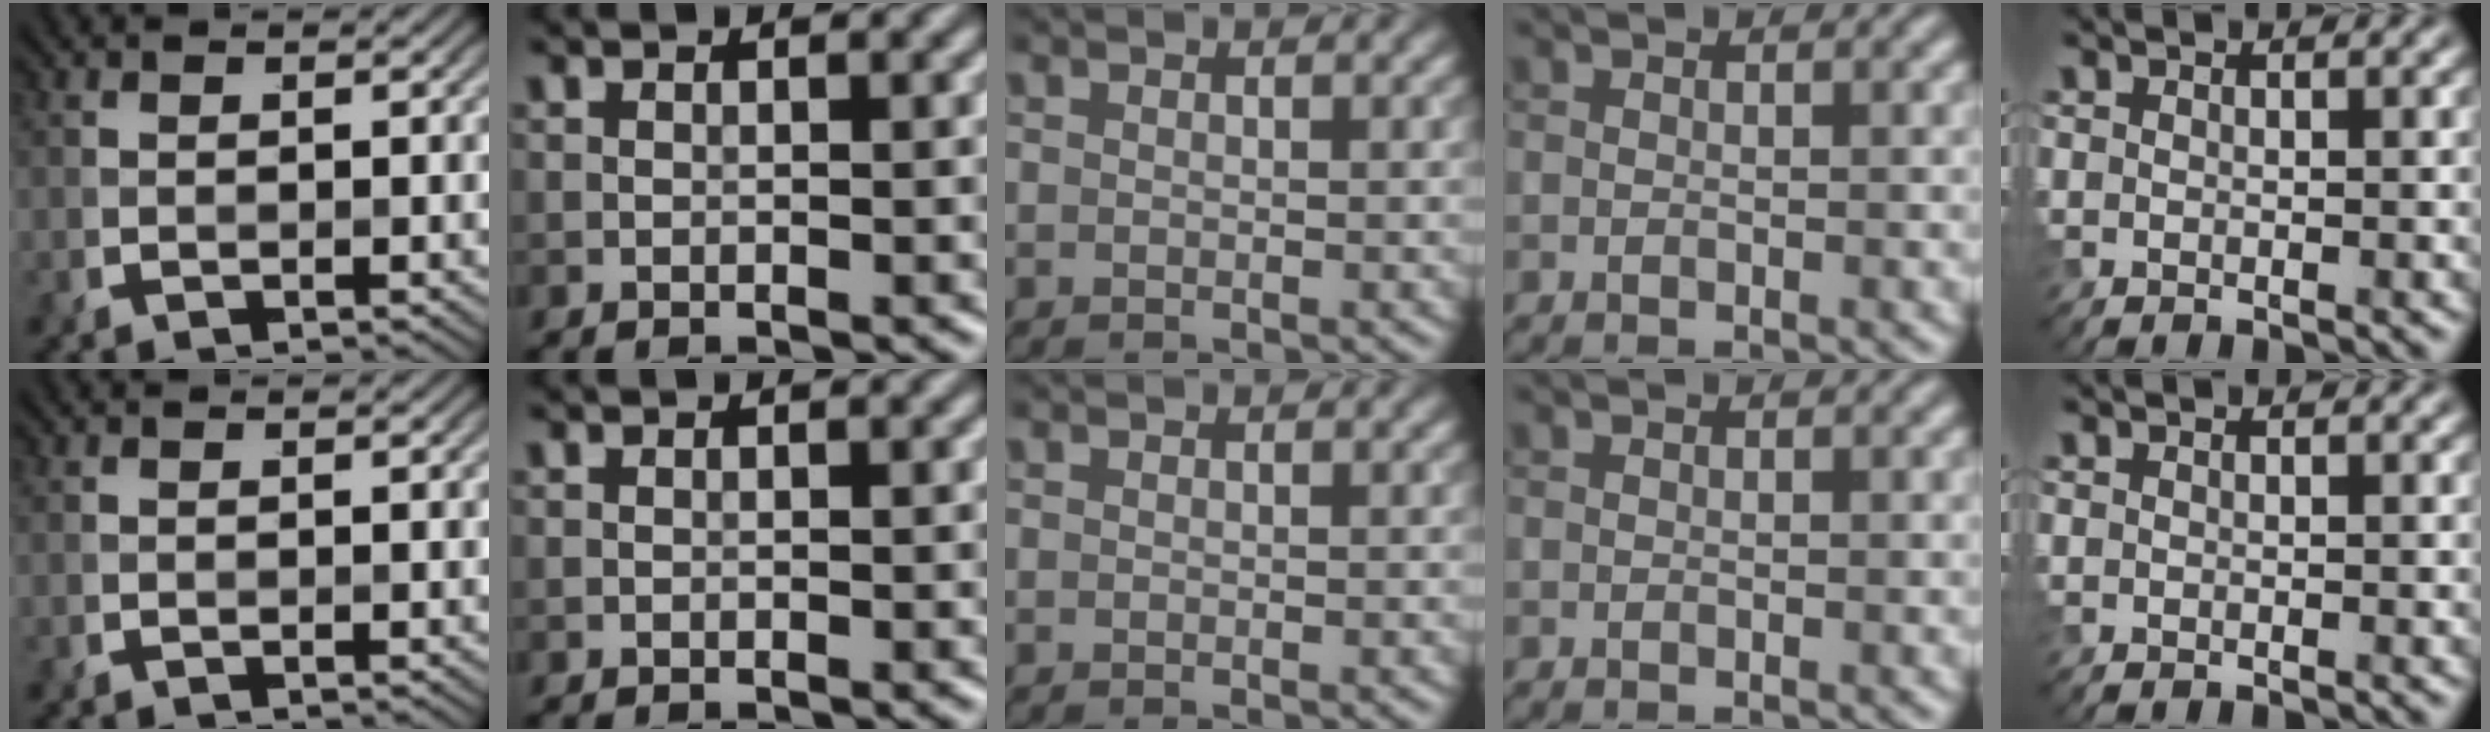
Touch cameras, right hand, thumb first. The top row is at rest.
{}